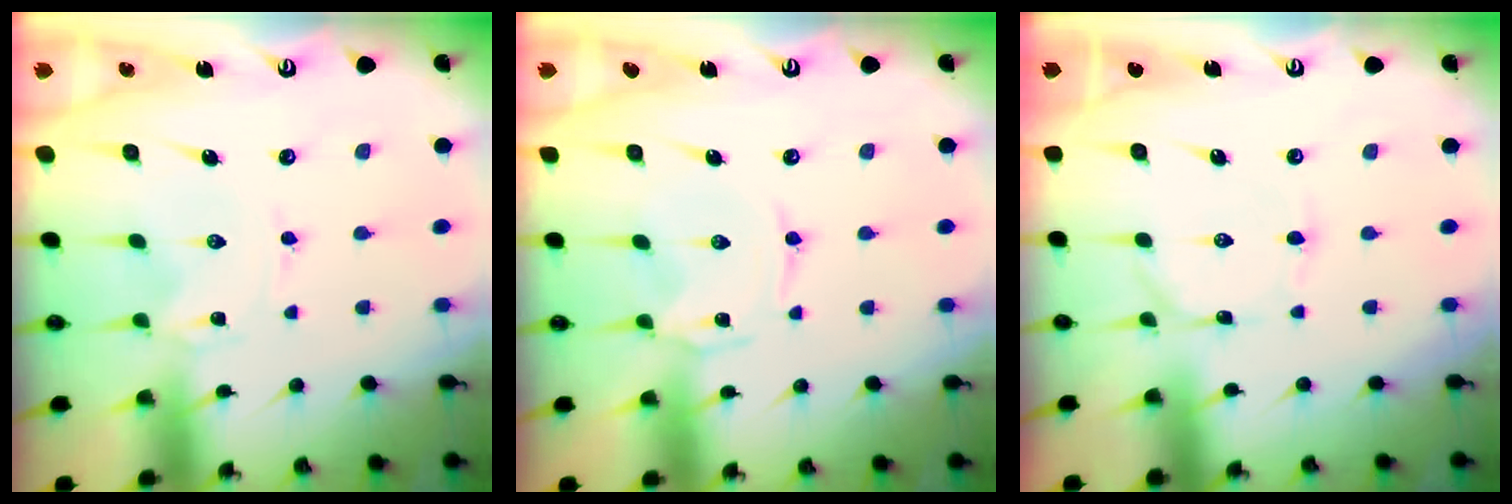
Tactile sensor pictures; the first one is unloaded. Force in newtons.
{"total": 0.0}
{"total": 0.6, "press": 0.6, "slide": 0.0}